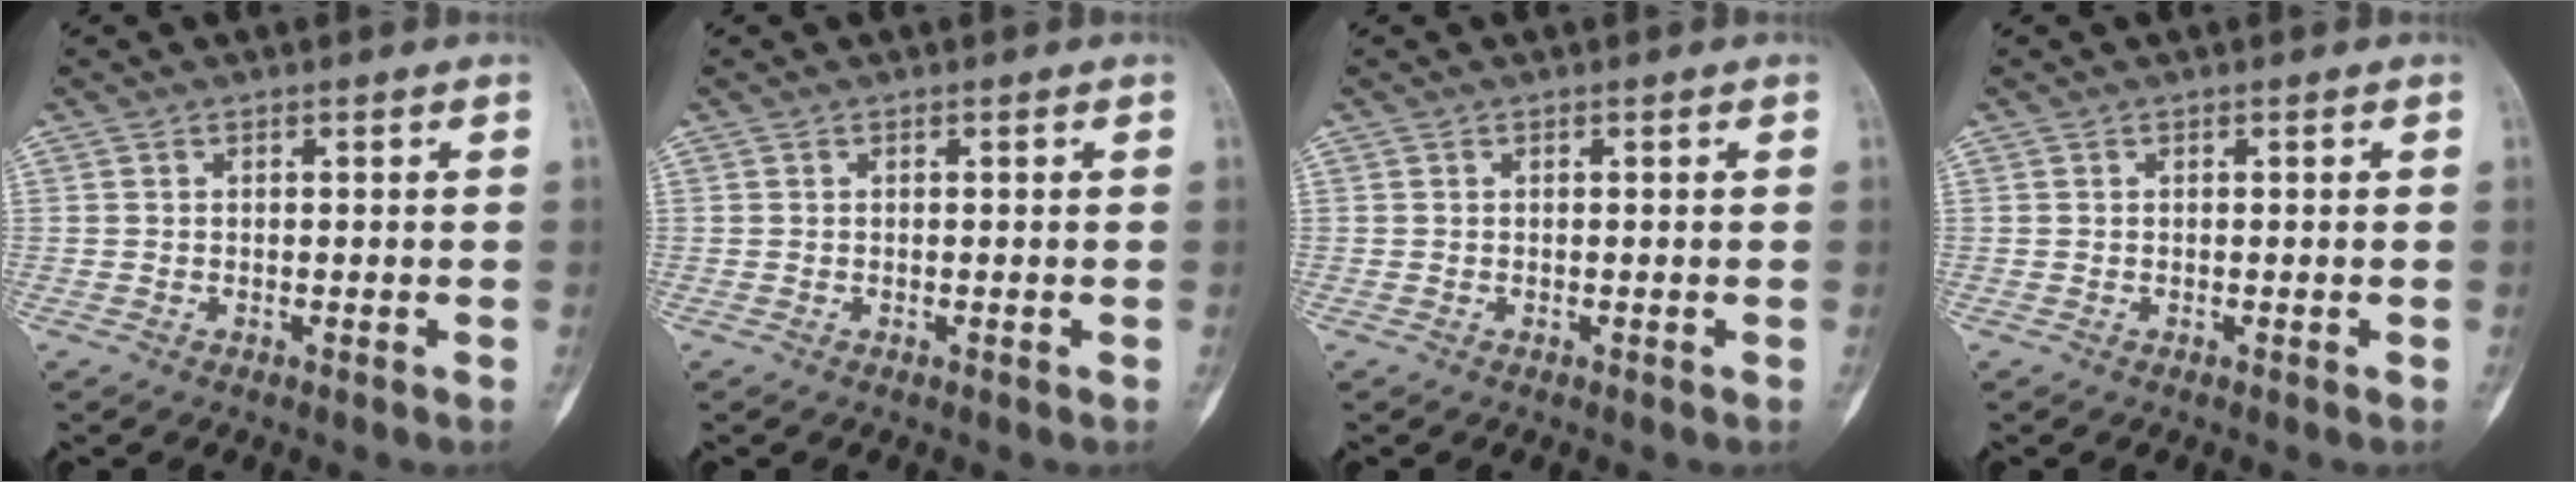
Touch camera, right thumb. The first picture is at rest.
{"total": 0.0}
{"total": 0.0}
{"total": 0.0}